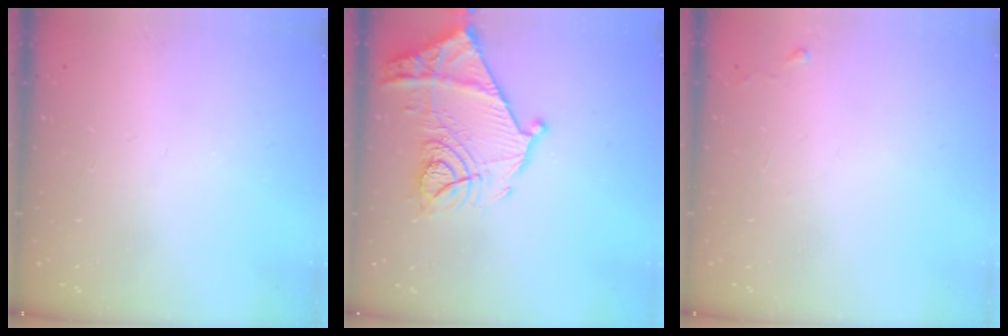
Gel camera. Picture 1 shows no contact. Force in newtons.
{"total": 18.1, "press": 18.0, "slide": 1.6}
{"total": 3.3, "press": 3.3, "slide": 0.5}